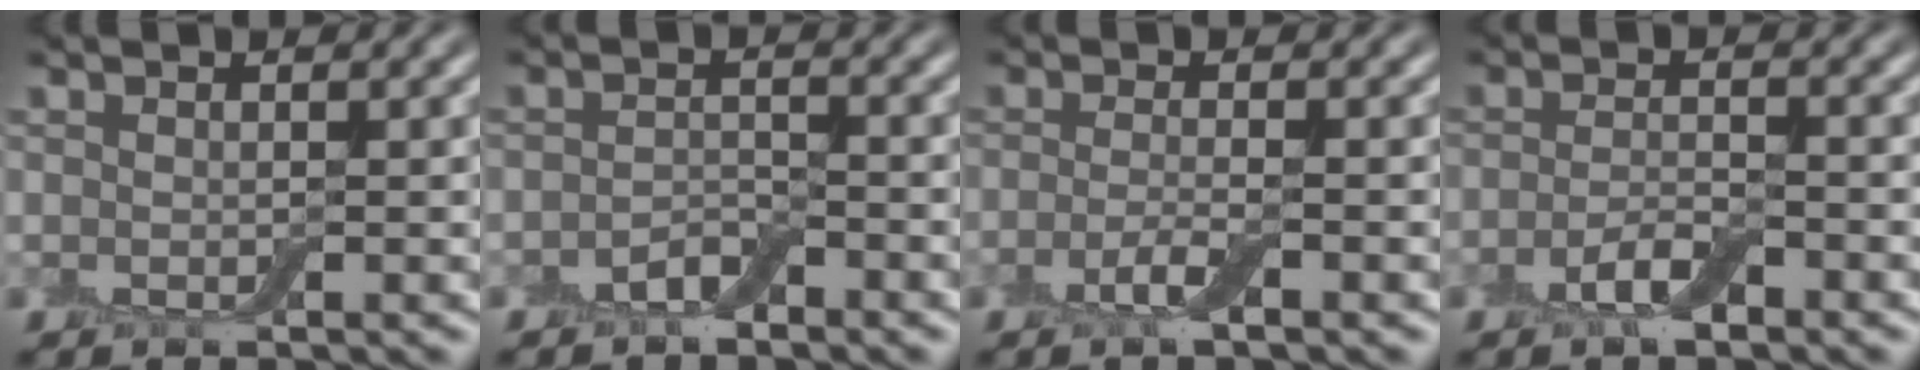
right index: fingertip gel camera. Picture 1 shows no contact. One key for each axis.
{"total": 1.7, "fx": -1.3, "fy": 0.7, "fz": 0.9, "tx": -0.018, "ty": 0.006, "tz": -0.026}
{"total": 1.9, "fx": -1.0, "fy": 0.3, "fz": 1.6, "tx": -0.035, "ty": 0.001, "tz": -0.024}
{"total": 2.4, "fx": -1.4, "fy": 0.8, "fz": 1.8, "tx": -0.038, "ty": 0.003, "tz": -0.031}